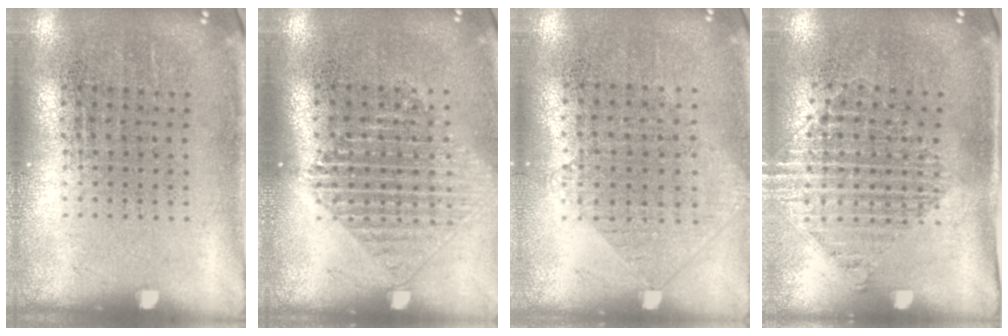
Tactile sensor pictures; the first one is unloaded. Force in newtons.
{"total": 1.2, "press": 1.1, "slide": 0.5}
{"total": 1.0, "press": 0.9, "slide": 0.4}
{"total": 1.4, "press": 1.2, "slide": 0.7}